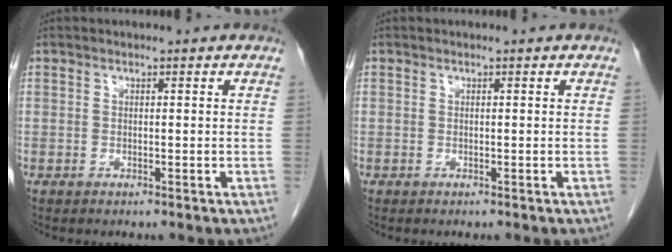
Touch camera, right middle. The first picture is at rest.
{"total": 0.0}